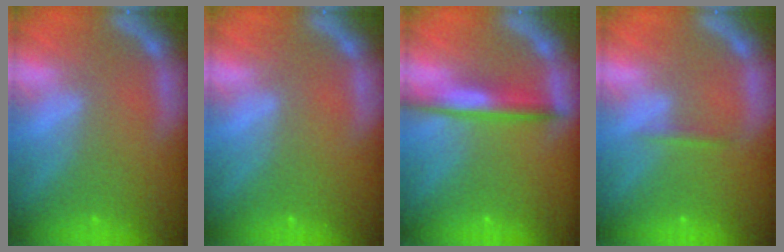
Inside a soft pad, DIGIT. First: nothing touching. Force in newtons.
{"total": 0.0}
{"total": 4.0}
{"total": 0.9}